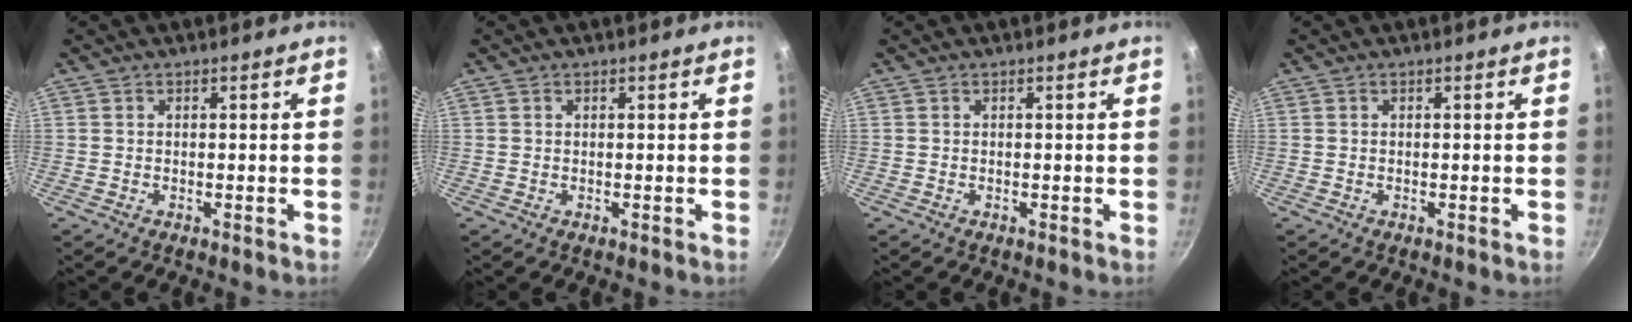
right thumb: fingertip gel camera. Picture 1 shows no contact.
{"total": 0.0}
{"total": 0.0}
{"total": 0.0}